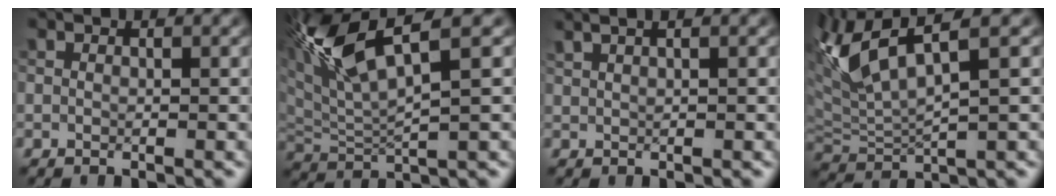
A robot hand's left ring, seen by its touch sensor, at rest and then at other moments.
{"total": 8.1, "force": [4.4, 1.9, 6.6], "torque": [-0.148, 0.018, 0.082]}
{"total": 1.6, "force": [1.0, 0.2, 1.2], "torque": [-0.020, -0.001, 0.017]}
{"total": 7.3, "force": [3.1, 1.9, 6.3], "torque": [-0.151, 0.016, 0.061]}